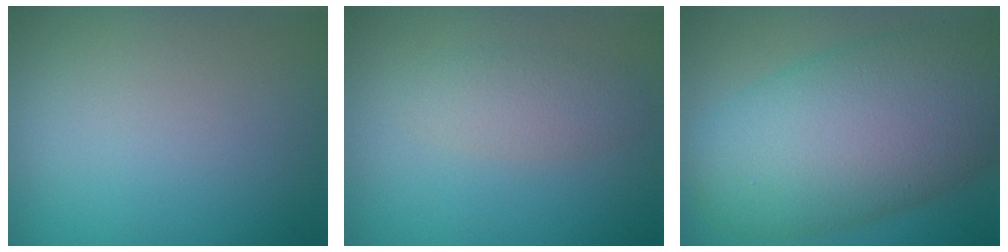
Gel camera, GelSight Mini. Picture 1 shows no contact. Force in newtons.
{"total": 2.3, "press": 2.3, "slide": 0.1}
{"total": 12.3, "press": 12.3, "slide": 0.4}